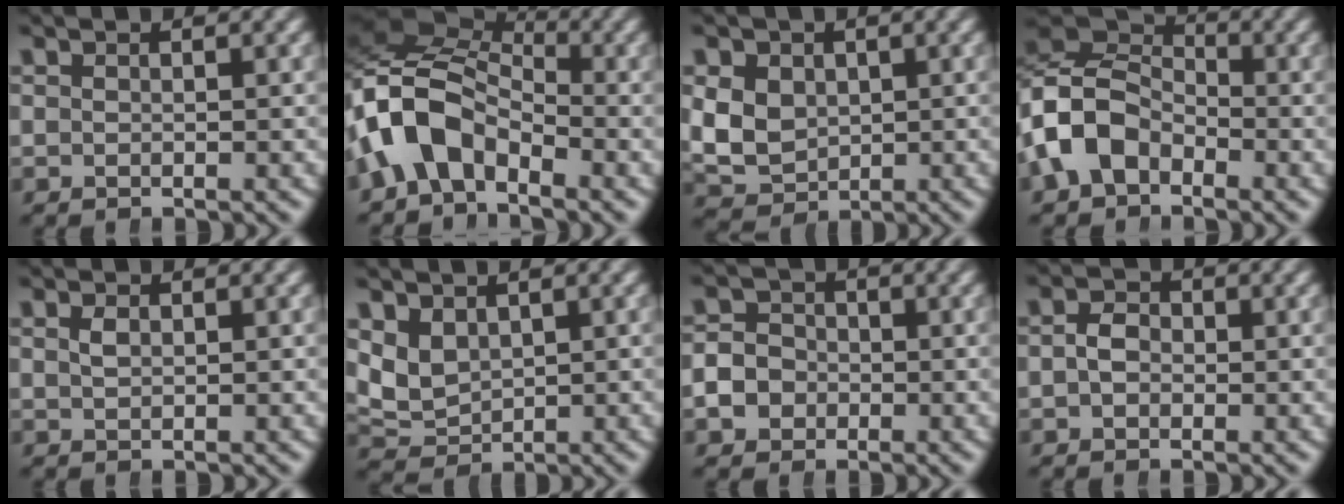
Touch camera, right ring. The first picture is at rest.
{"total": 9.2, "force": [0.0, 7.2, 5.6], "torque": [-0.153, -0.018, -0.004]}
{"total": 7.7, "force": [-0.5, 7.0, 3.2], "torque": [-0.094, -0.034, 0.006]}
{"total": 8.9, "force": [-0.7, 7.6, 4.5], "torque": [-0.117, -0.015, -0.018]}
{"total": 0.5, "force": [0.2, 0.2, 0.4], "torque": [-0.009, -0.005, 0.011]}
{"total": 5.8, "force": [0.2, 5.3, 2.4], "torque": [-0.083, -0.029, 0.018]}
{"total": 4.7, "force": [-1.2, 4.3, 1.5], "torque": [-0.033, -0.013, -0.019]}
{"total": 1.8, "force": [-0.5, 1.5, 0.9], "torque": [-0.021, -0.003, -0.009]}